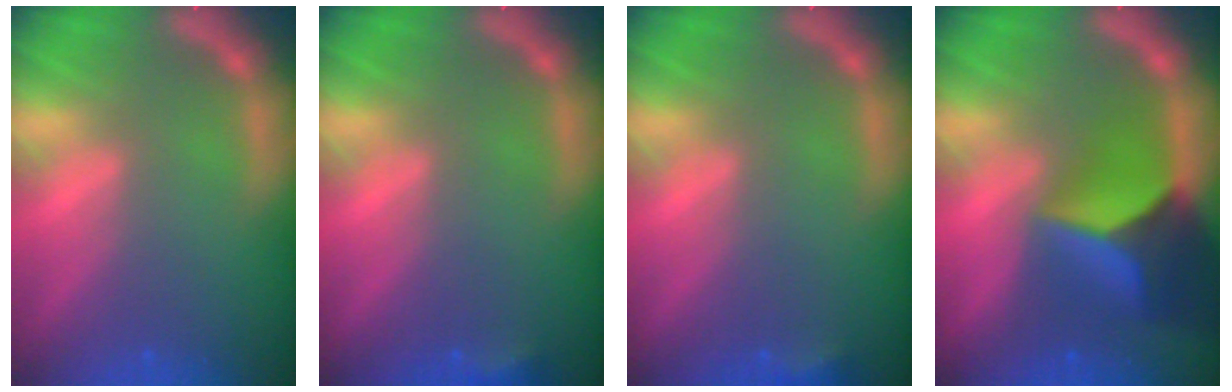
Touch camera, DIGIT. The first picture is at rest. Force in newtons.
{"total": 1.4}
{"total": 1.4}
{"total": 10.0}